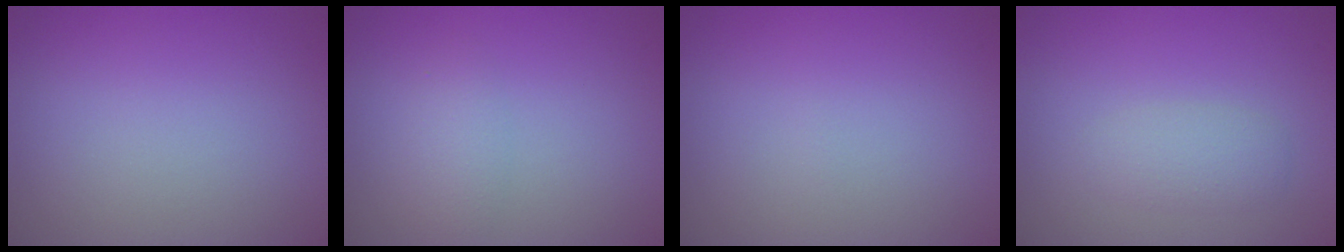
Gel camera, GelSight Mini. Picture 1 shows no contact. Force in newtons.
{"total": 1.6, "press": 1.5, "slide": 0.2}
{"total": 0.0}
{"total": 1.8, "press": 1.8, "slide": 0.1}